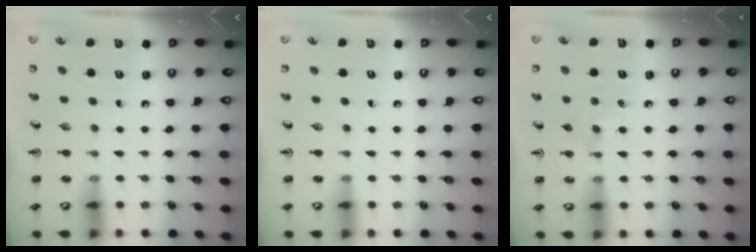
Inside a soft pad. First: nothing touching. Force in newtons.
{"total": 0.0}
{"total": 5.3, "press": 5.3, "slide": 0.7}